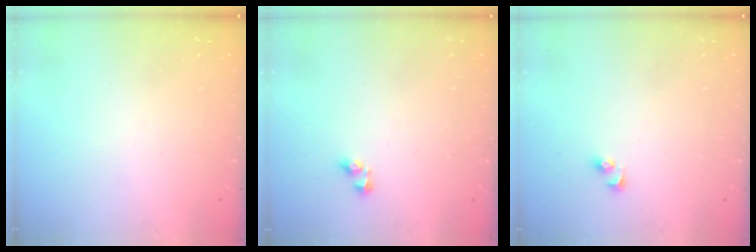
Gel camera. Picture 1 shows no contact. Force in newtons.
{"total": 3.6, "press": 3.6, "slide": 0.1}
{"total": 2.5, "press": 2.5, "slide": 0.3}